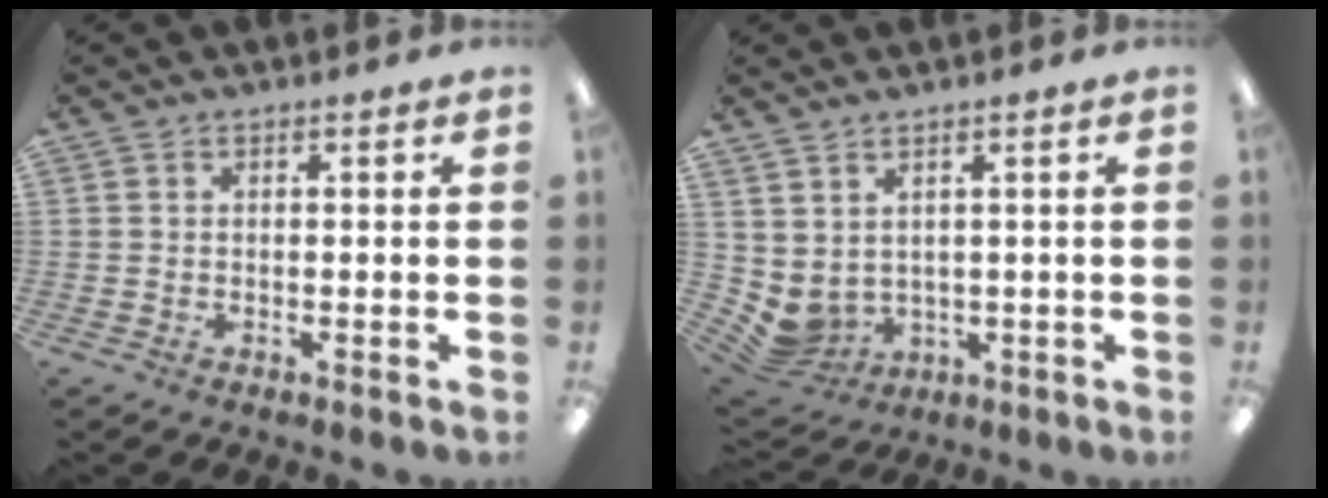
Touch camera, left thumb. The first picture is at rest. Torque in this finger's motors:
{"motor_torque": [0.65, 0.70, 0.48, -0.60, 0.00]}